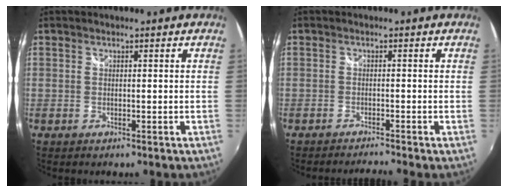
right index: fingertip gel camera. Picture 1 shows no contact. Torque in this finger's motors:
{"motor_torque": [0.06, -0.04, -0.10, 0.00]}